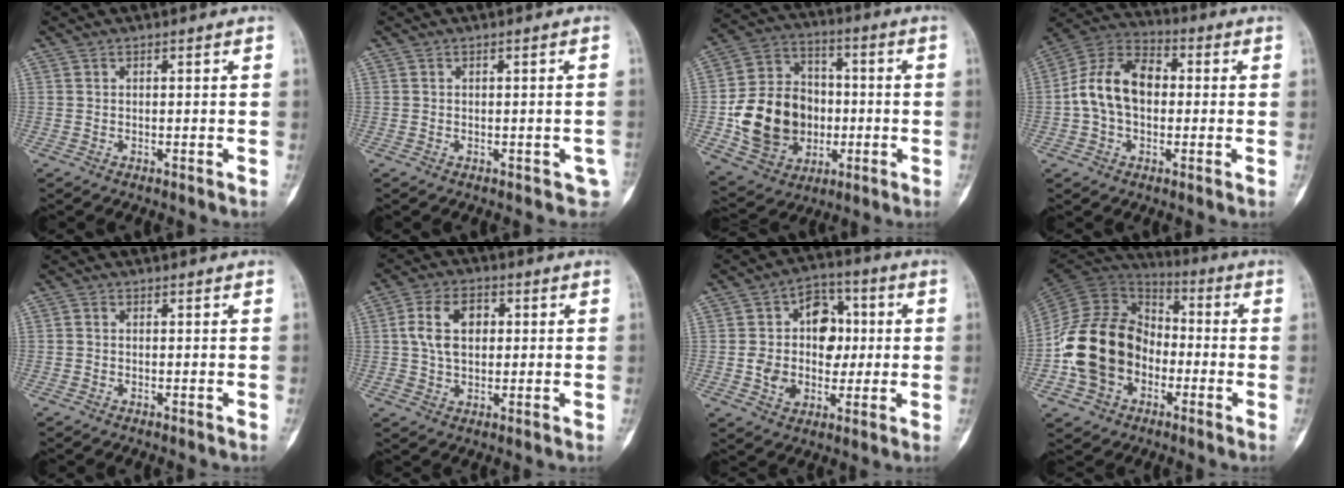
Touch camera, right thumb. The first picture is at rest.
{"total": 2.5, "force": [-0.8, 1.8, 1.5], "torque": [-0.001, 0.005, -0.005]}
{"total": 19.1, "force": [-2.6, 15.5, 10.8], "torque": [-0.158, 0.029, -0.032]}
{"total": 13.4, "force": [0.1, 9.1, 9.8], "torque": [-0.171, 0.037, -0.008]}
{"total": 0.7, "force": [-0.1, 0.6, 0.3], "torque": [-0.005, 0.001, -0.006]}
{"total": 8.6, "force": [1.3, 5.8, 6.3], "torque": [-0.100, 0.011, 0.021]}
{"total": 13.3, "force": [0.6, 10.0, 8.7], "torque": [-0.090, 0.022, 0.011]}
{"total": 20.0, "force": [-4.3, 15.3, 12.1], "torque": [-0.215, 0.051, -0.079]}